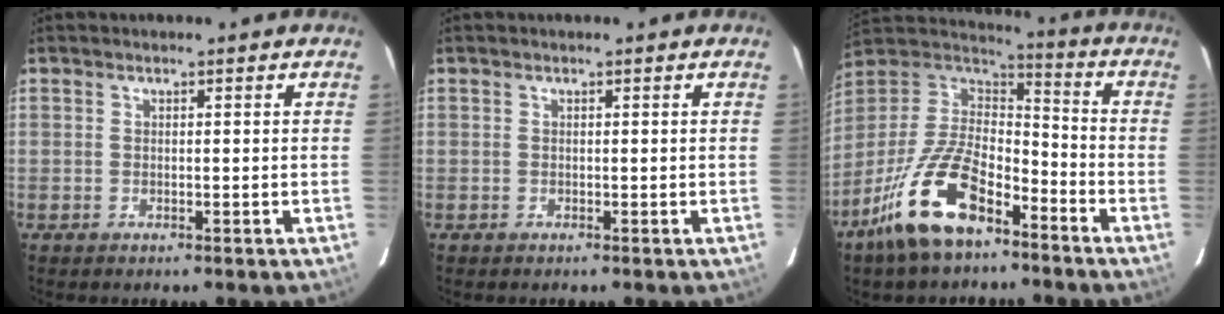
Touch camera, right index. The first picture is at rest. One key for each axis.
{"total": 0.0}
{"total": 15.6, "fx": -9.7, "fy": 6.1, "fz": 10.5, "tx": -0.218, "ty": 0.007, "tz": -0.185}